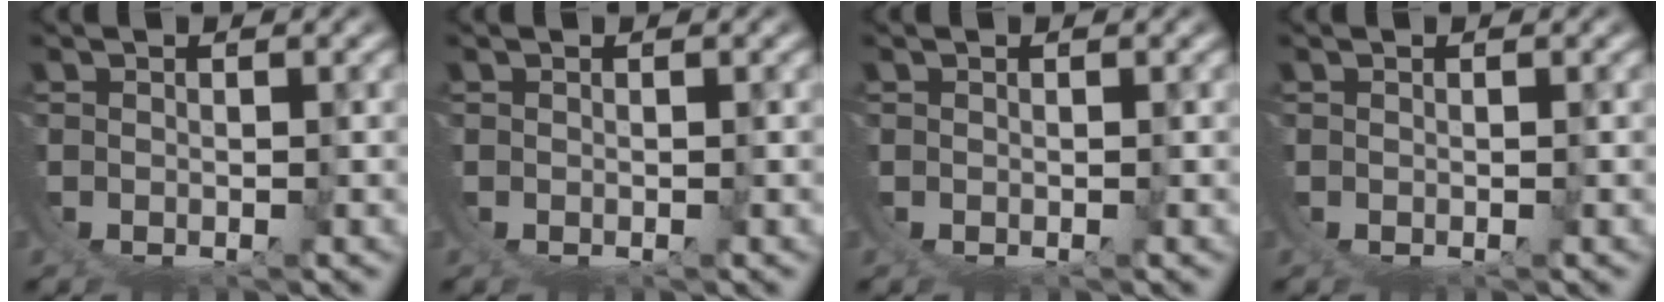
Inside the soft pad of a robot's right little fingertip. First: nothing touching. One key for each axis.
{"total": 0.0}
{"total": 0.0}
{"total": 0.0}